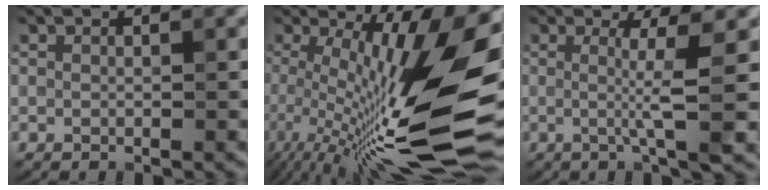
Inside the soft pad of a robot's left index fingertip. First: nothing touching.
{"total": 17.8, "force": [-2.2, 4.6, 17.0], "torque": [-0.267, 0.001, -0.039]}
{"total": 4.8, "force": [0.3, 0.7, 4.7], "torque": [-0.075, -0.006, 0.002]}